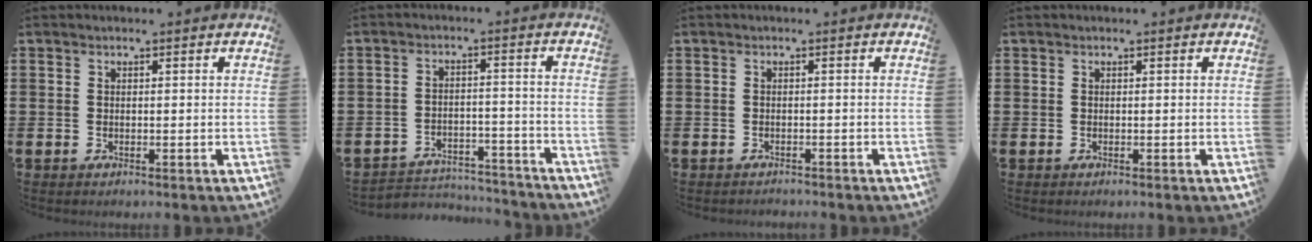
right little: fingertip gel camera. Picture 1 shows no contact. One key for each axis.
{"total": 3.8, "fx": -3.7, "fy": 0.8, "fz": 0.3, "tx": -0.009, "ty": 0.009, "tz": -0.079}
{"total": 0.6, "fx": -0.6, "fy": 0.0, "fz": -0.1, "tx": -0.001, "ty": -0.002, "tz": -0.012}
{"total": 0.0}